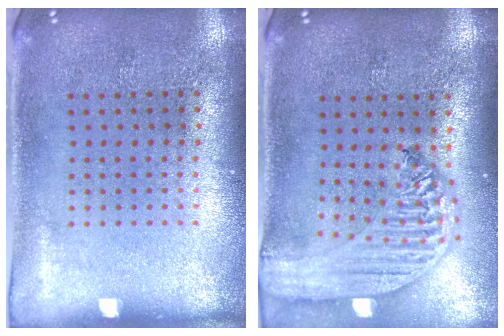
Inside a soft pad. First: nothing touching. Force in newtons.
{"total": 2.9, "press": 2.3, "slide": 1.7}